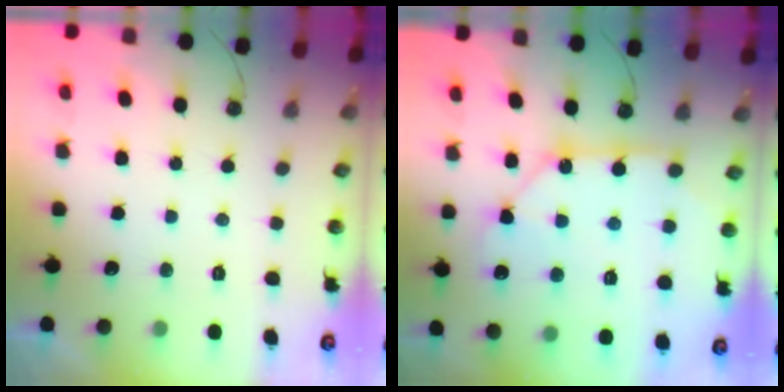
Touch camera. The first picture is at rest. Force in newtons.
{"total": 10.5, "press": 10.4, "slide": 1.1}